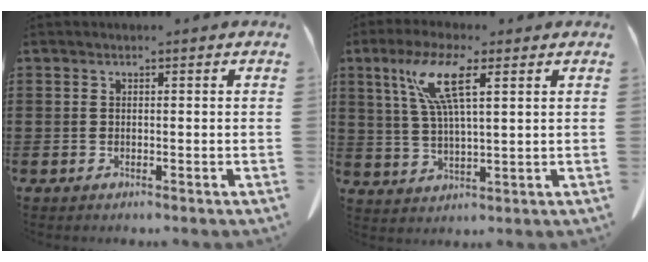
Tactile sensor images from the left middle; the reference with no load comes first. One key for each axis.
{"total": 8.7, "fx": 4.1, "fy": 1.9, "fz": 7.4, "tx": -0.161, "ty": 0.008, "tz": 0.069}